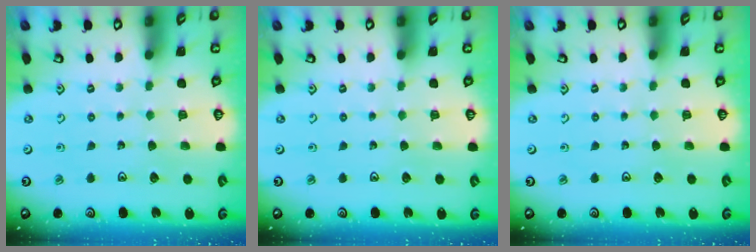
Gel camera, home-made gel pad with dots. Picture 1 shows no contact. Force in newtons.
{"total": 0.0}
{"total": 0.0}